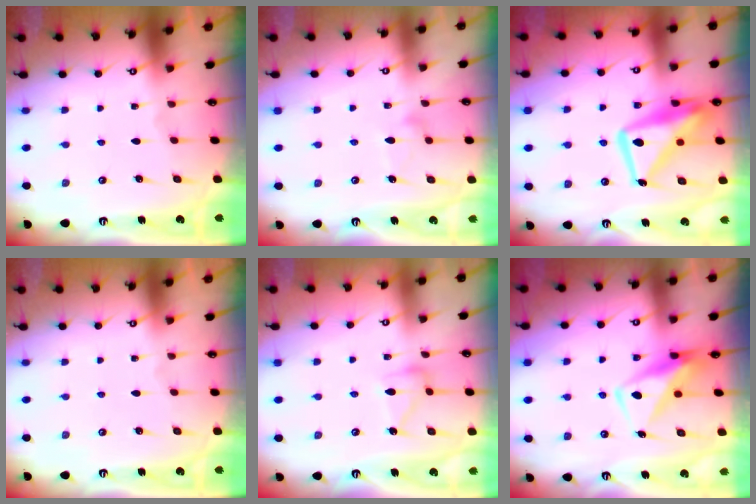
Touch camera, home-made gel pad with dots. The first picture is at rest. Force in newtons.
{"total": 9.8, "press": 9.7, "slide": 0.5}
{"total": 15.9, "press": 15.8, "slide": 1.7}
{"total": 0.0}
{"total": 10.5, "press": 10.5, "slide": 0.5}
{"total": 9.4, "press": 9.4, "slide": 0.9}